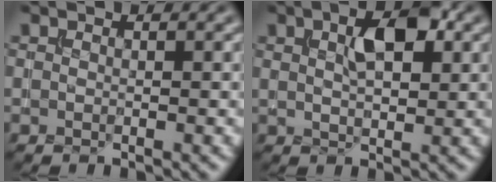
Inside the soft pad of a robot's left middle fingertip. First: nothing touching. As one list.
[{"total": 4.9, "force": [1.8, 2.2, 4.0], "torque": [-0.067, 0.009, 0.030]}]